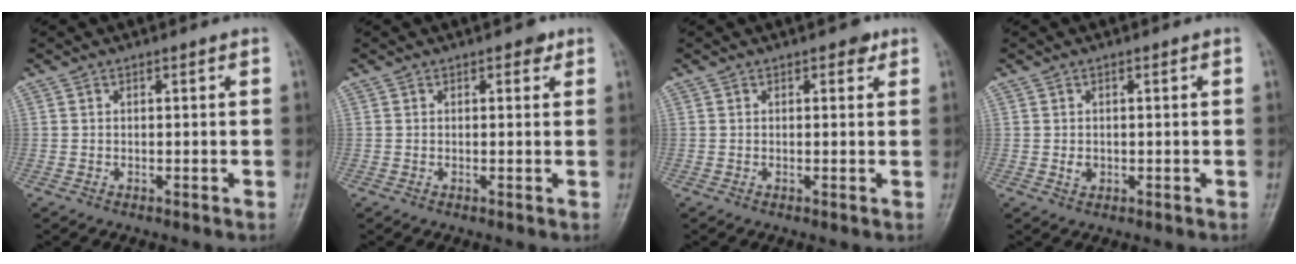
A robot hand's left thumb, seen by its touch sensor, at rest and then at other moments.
{"total": 1.3, "force": [0.8, 0.9, 0.7], "torque": [0.002, -0.002, 0.005]}
{"total": 1.5, "force": [0.8, 0.9, 0.7], "torque": [0.002, -0.002, 0.006]}
{"total": 1.7, "force": [-0.1, 1.4, 0.9], "torque": [-0.009, 0.001, 0.002]}